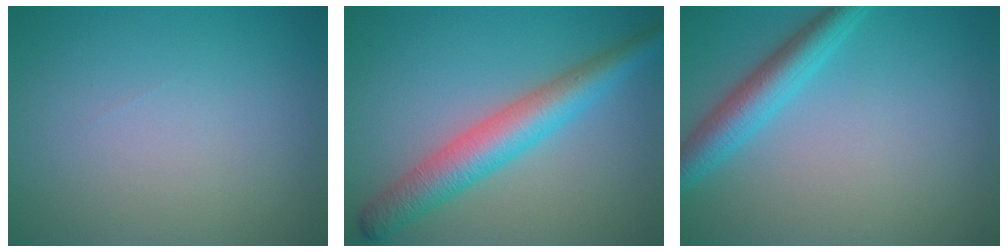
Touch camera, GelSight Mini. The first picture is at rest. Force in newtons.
{"total": 5.4, "press": 5.4, "slide": 0.1}
{"total": 3.9, "press": 3.9, "slide": 0.2}